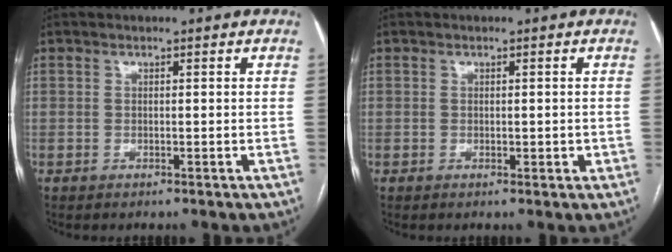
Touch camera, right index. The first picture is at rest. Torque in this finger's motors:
{"motor_torque": [-0.28, 0.49, 0.02, 0.03]}